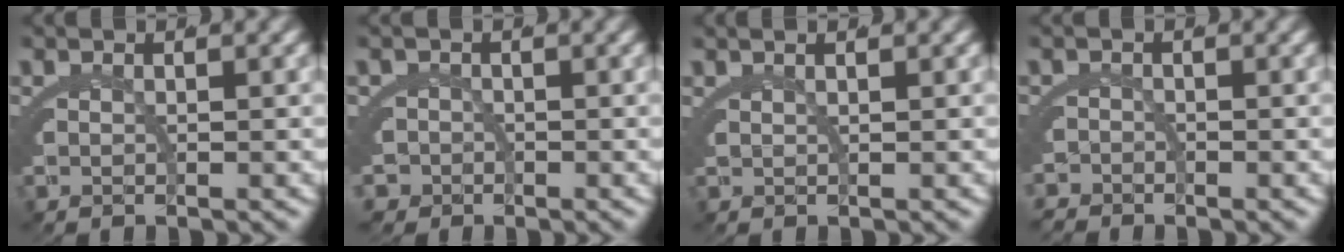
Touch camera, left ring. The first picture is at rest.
{"total": 3.9, "force": [-2.2, 3.3, 0.2], "torque": [-0.009, -0.018, -0.041]}
{"total": 1.6, "force": [1.3, -0.2, 0.8], "torque": [-0.003, 0.009, 0.023]}
{"total": 1.8, "force": [-1.7, 0.1, -0.5], "torque": [0.017, -0.014, -0.030]}